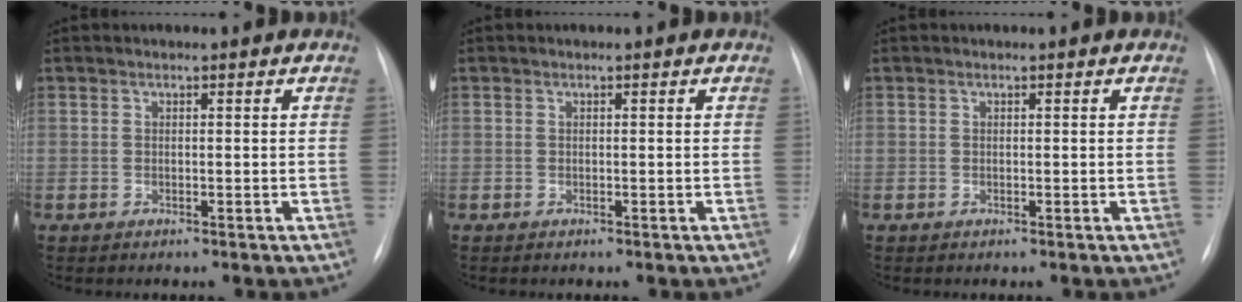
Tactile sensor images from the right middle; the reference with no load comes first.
{"total": 0.0}
{"total": 0.0}